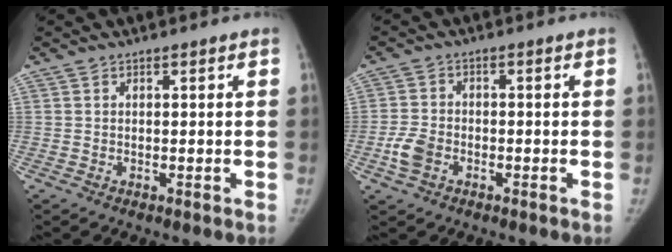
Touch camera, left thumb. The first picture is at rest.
{"total": 4.5, "force": [-1.9, 3.0, 2.7], "torque": [-0.057, 0.010, -0.038]}